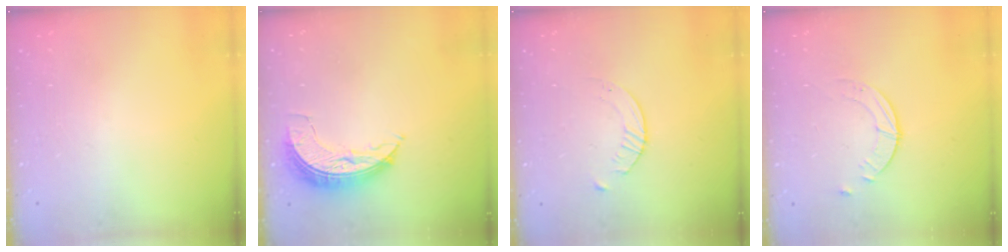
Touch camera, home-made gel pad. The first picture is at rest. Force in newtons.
{"total": 8.3, "press": 8.3, "slide": 0.5}
{"total": 2.8, "press": 2.7, "slide": 0.3}
{"total": 2.5, "press": 2.5, "slide": 0.3}